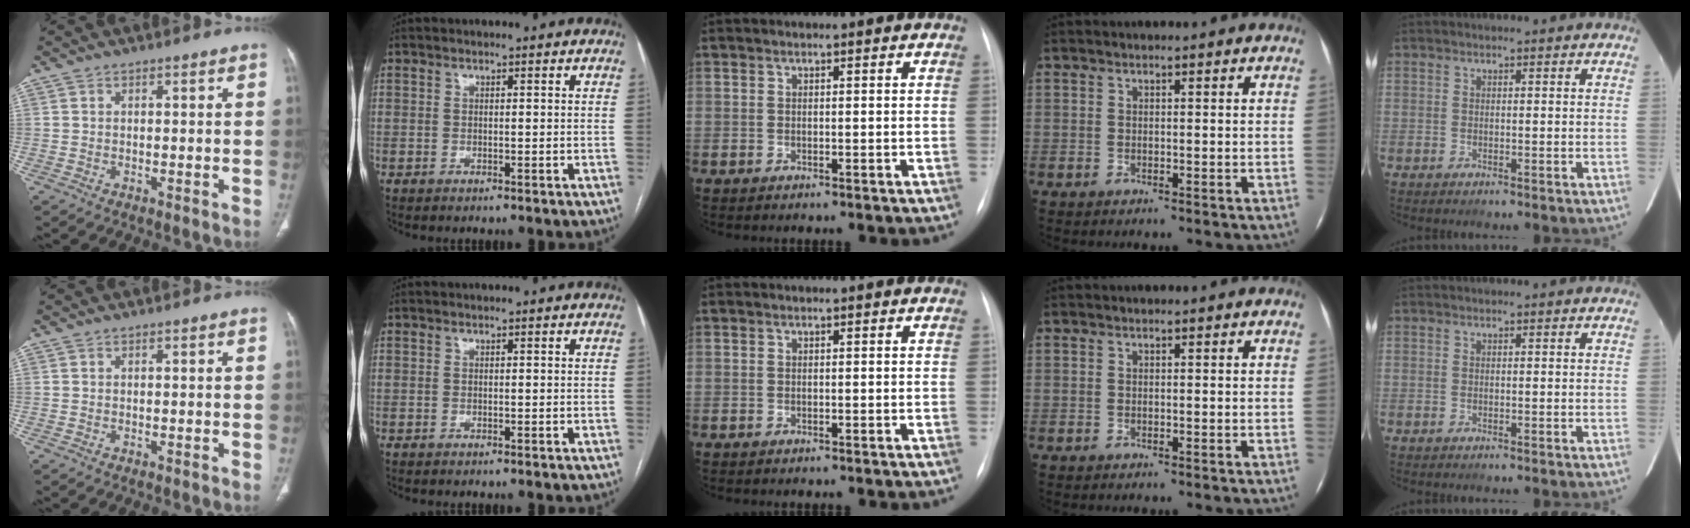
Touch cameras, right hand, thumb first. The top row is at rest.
{}